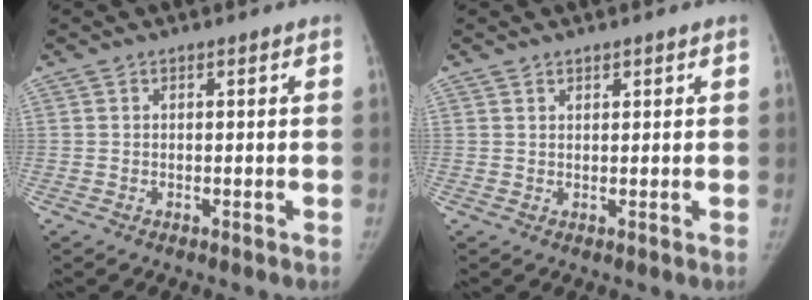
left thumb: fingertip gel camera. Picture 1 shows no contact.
{"total": 1.0, "force": [0.8, 0.4, 0.4], "torque": [0.001, -0.004, 0.011]}